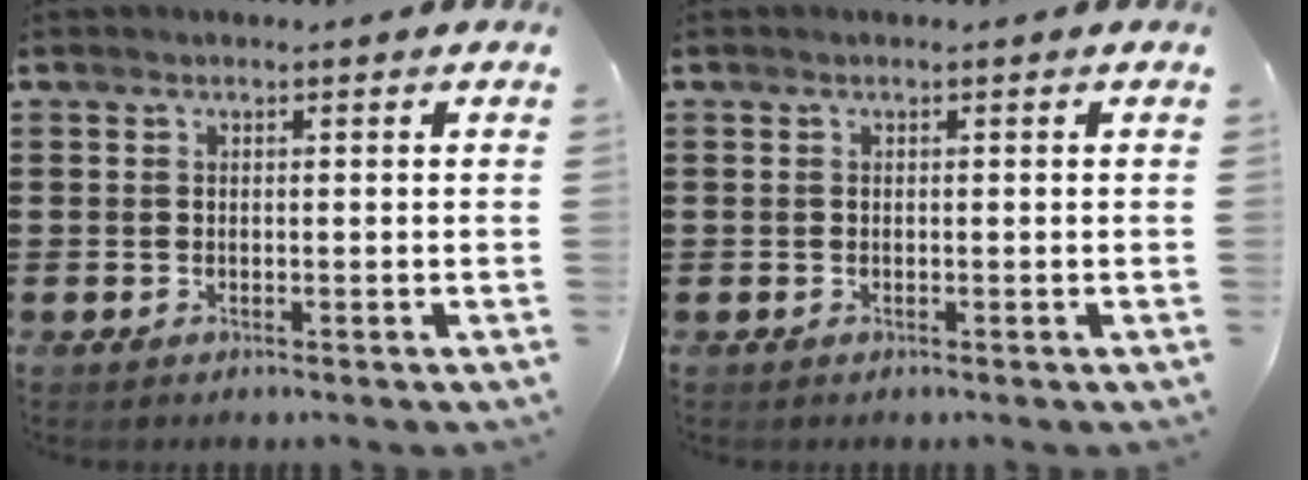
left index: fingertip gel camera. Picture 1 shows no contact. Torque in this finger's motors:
{"motor_torque": [-0.02, 0.02, -0.01, 0.00]}